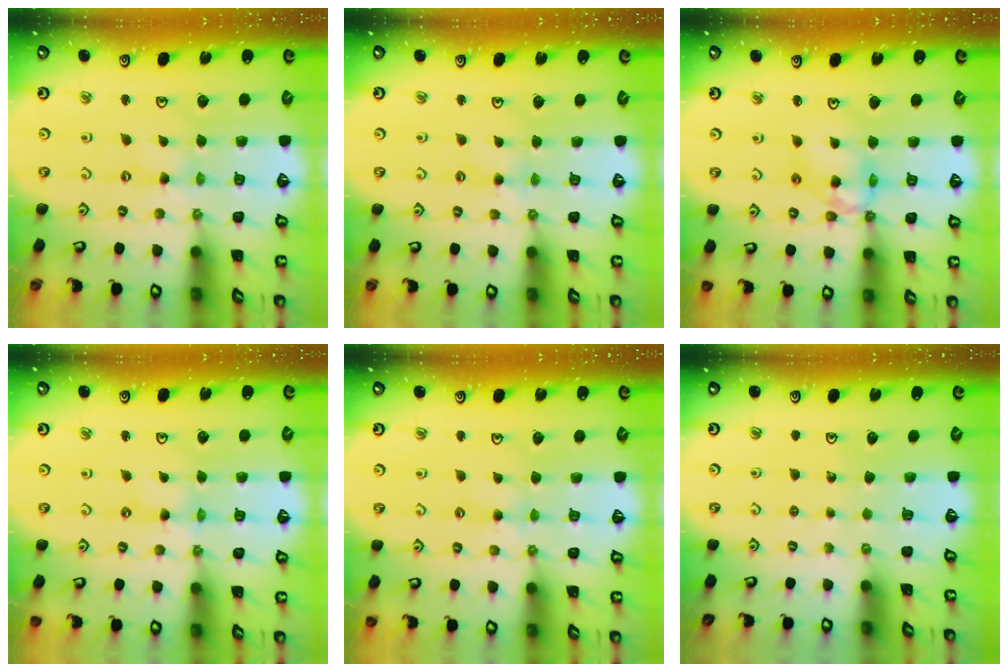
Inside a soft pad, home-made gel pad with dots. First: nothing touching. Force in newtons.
{"total": 1.7, "press": 1.7, "slide": 0.4}
{"total": 10.8, "press": 10.8, "slide": 0.9}
{"total": 0.0}
{"total": 2.6, "press": 2.6, "slide": 0.4}
{"total": 0.0}